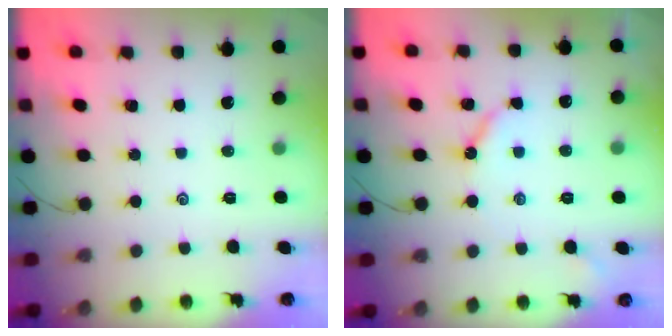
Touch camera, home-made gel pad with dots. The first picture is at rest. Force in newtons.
{"total": 4.8, "press": 4.8, "slide": 0.7}